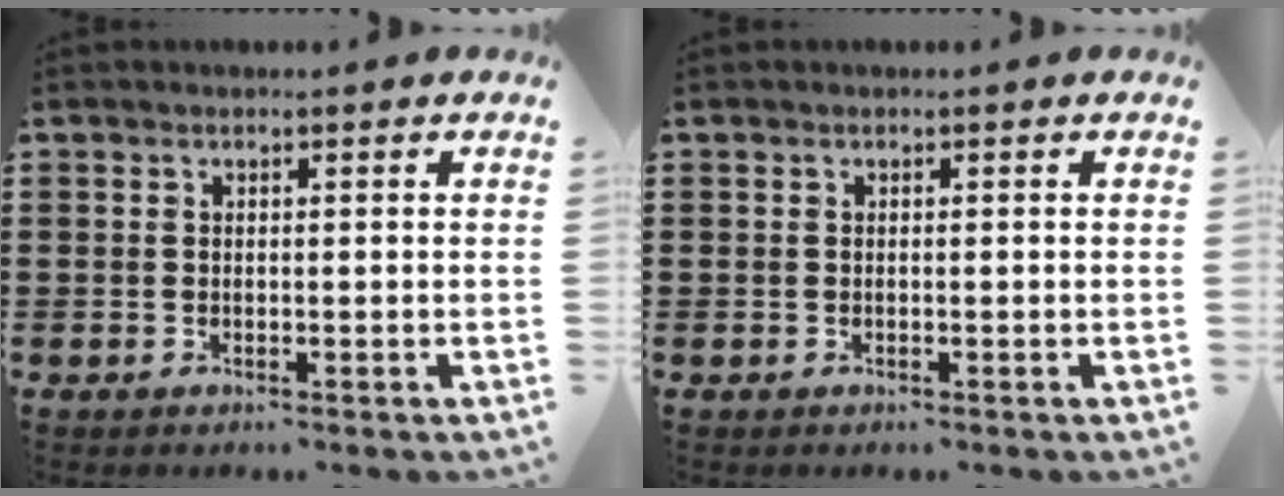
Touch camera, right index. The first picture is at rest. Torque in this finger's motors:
{"motor_torque": [0.39, 0.56, 0.00, 0.00]}